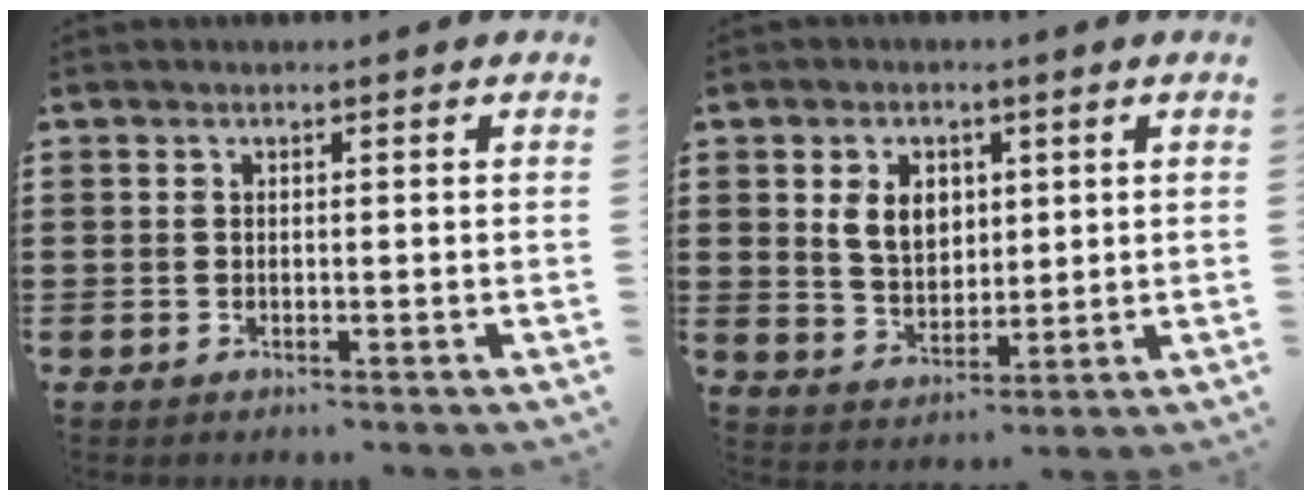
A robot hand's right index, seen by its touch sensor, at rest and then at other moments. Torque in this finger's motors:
{"motor_torque": [0.99, 0.54, 0.18, 0.09]}